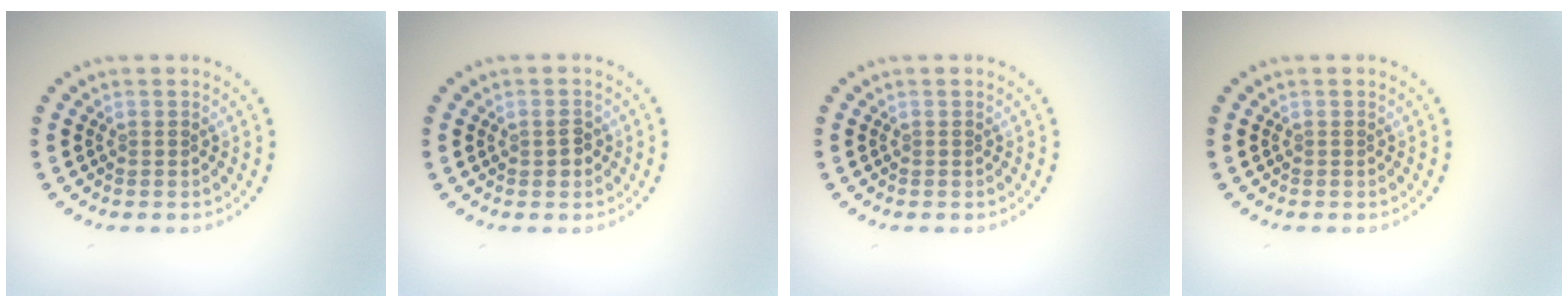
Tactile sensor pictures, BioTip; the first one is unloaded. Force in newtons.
{"total": 1.5, "press": 1.5, "slide": 0.1}
{"total": 0.0}
{"total": 0.0}